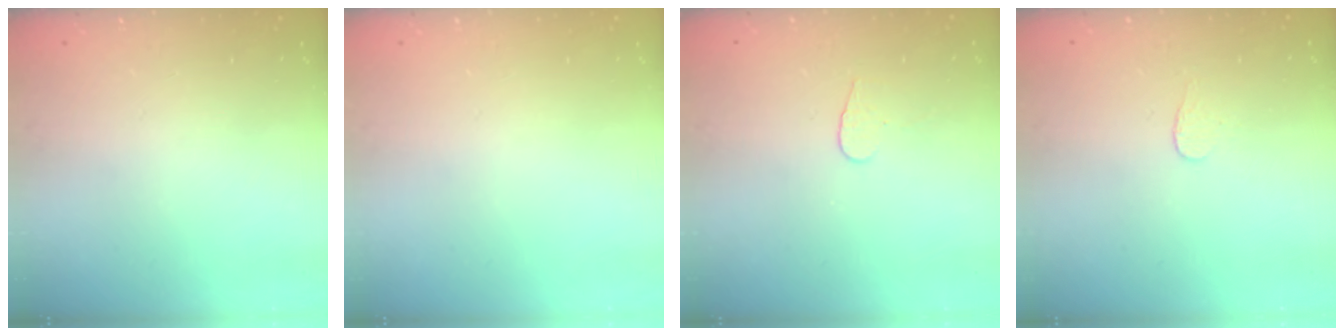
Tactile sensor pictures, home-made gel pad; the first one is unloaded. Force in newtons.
{"total": 0.0}
{"total": 4.0, "press": 4.0, "slide": 0.4}
{"total": 2.7, "press": 2.7, "slide": 0.3}